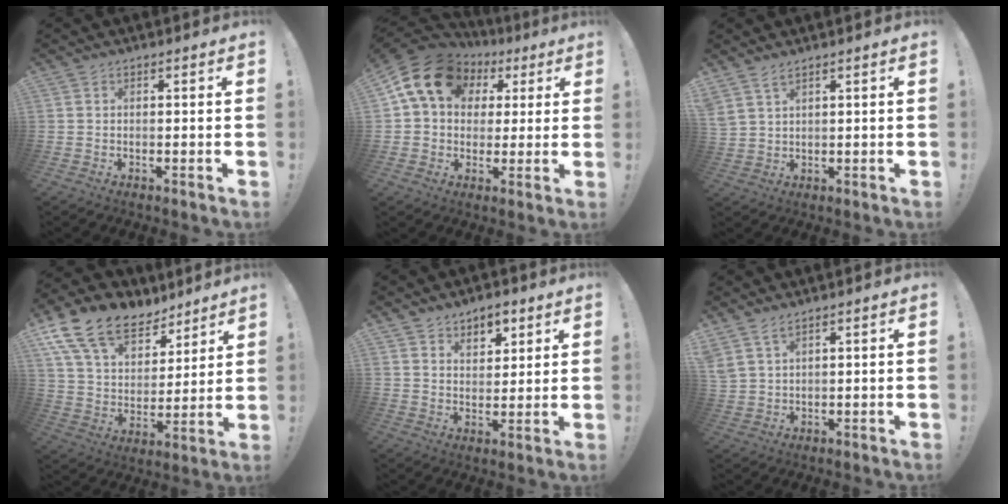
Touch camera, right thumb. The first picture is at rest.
{"total": 15.7, "force": [6.4, 11.4, 8.6], "torque": [-0.134, -0.015, 0.122]}
{"total": 3.3, "force": [2.6, 0.5, 2.0], "torque": [-0.047, -0.011, 0.051]}
{"total": 17.3, "force": [11.9, 9.7, 8.0], "torque": [-0.144, -0.074, 0.223]}
{"total": 6.0, "force": [4.2, 4.1, 1.5], "torque": [-0.004, -0.033, 0.076]}
{"total": 3.8, "force": [3.1, 0.8, 2.1], "torque": [-0.050, -0.011, 0.061]}